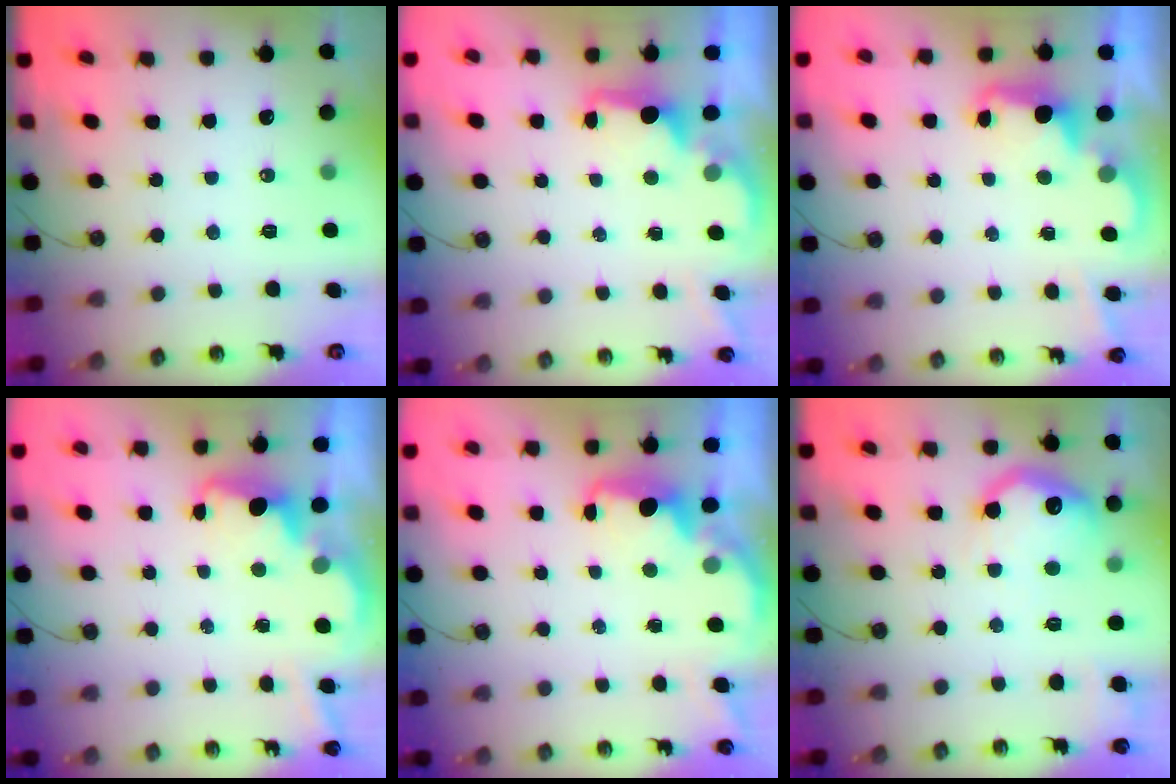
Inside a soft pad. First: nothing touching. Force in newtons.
{"total": 1.9, "press": 1.7, "slide": 0.8}
{"total": 2.5, "press": 2.4, "slide": 0.5}
{"total": 3.7, "press": 3.6, "slide": 0.7}
{"total": 2.2, "press": 2.1, "slide": 0.8}
{"total": 14.6, "press": 14.6, "slide": 0.8}